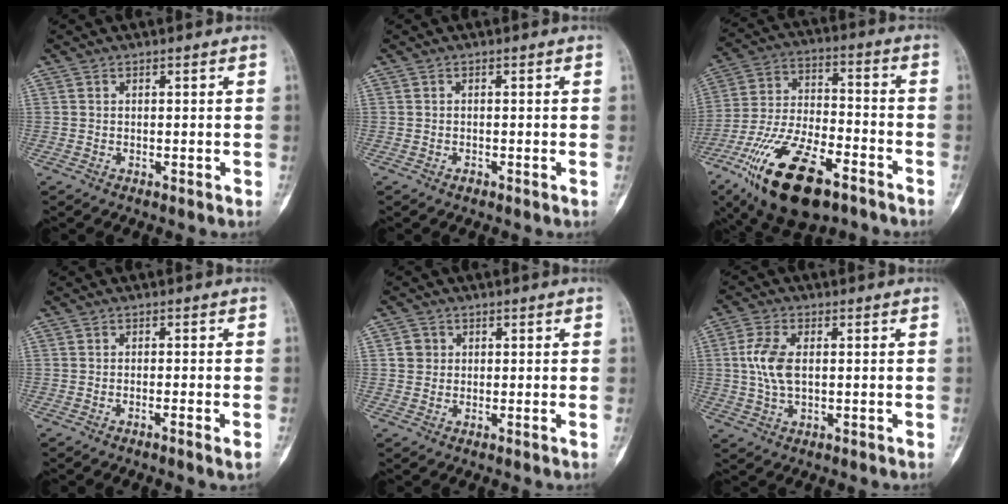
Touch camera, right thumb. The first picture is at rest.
{"total": 0.6, "force": [-0.4, 0.2, 0.4], "torque": [-0.006, 0.000, -0.008]}
{"total": 21.4, "force": [-12.0, 8.9, 15.3], "torque": [-0.308, 0.042, -0.213]}
{"total": 2.0, "force": [-0.9, -0.2, 1.7], "torque": [-0.039, -0.001, -0.018]}
{"total": 2.0, "force": [0.4, 1.8, 0.8], "torque": [-0.005, 0.001, 0.003]}
{"total": 7.0, "force": [0.6, 3.7, 5.9], "torque": [-0.130, 0.003, 0.011]}